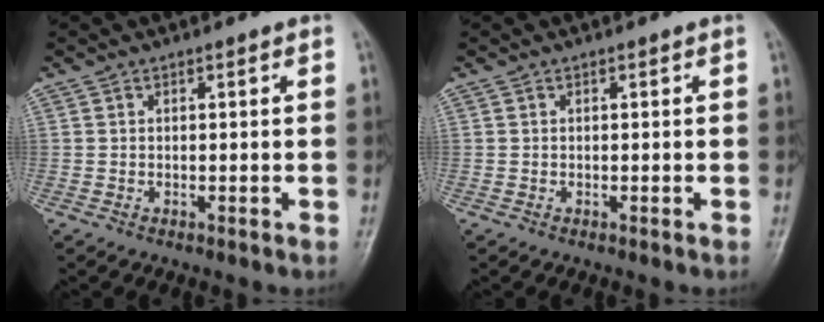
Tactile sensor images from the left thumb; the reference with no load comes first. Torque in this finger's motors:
{"motor_torque": [0.00, 0.00, 0.02, -0.03, 0.00]}